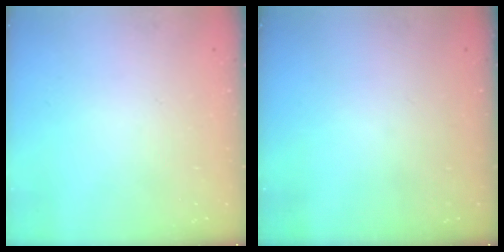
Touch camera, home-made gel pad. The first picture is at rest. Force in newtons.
{"total": 0.0}